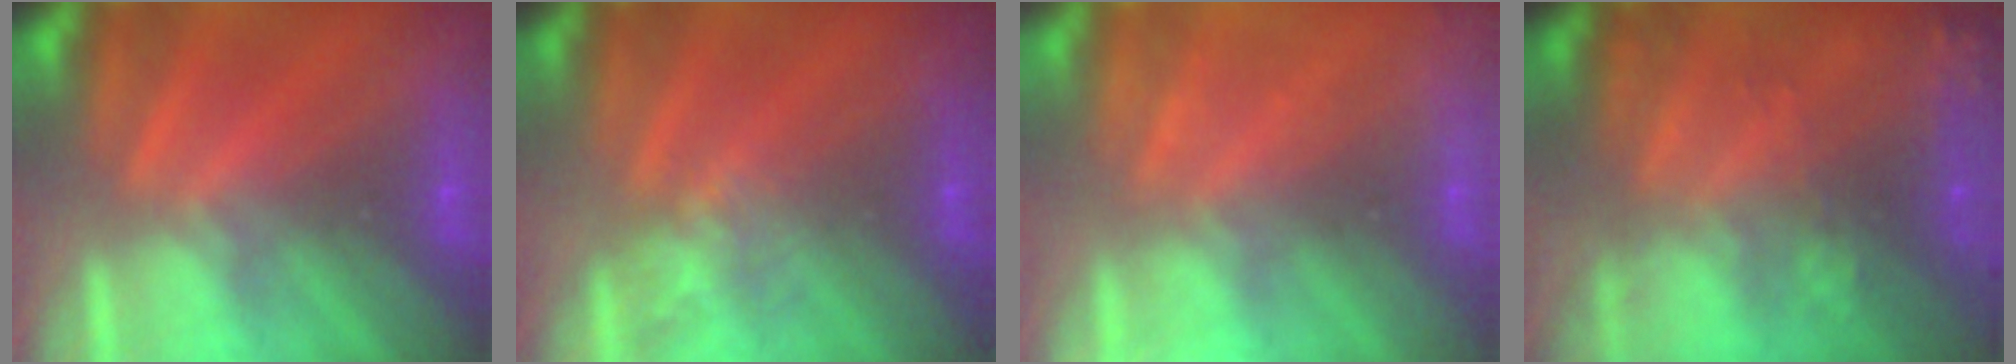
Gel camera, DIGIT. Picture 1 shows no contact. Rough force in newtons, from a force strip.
{"total": 2.1}
{"total": 2.3}
{"total": 6.5}